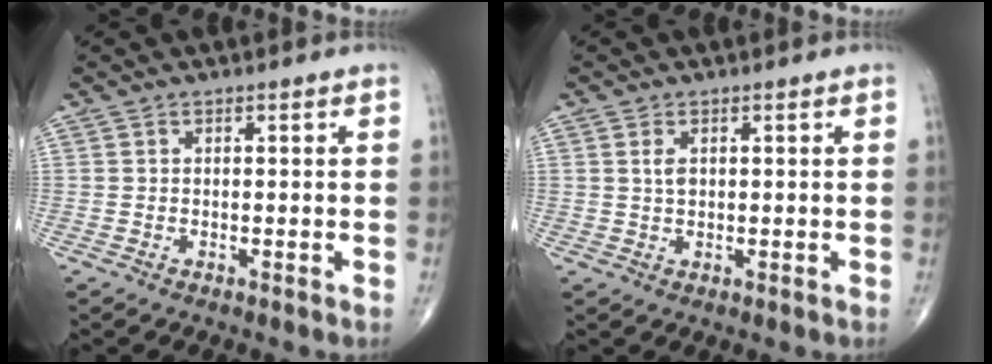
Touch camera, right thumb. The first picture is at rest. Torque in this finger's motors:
{"motor_torque": [-0.41, 0.31, -0.07, -0.06, -0.02]}